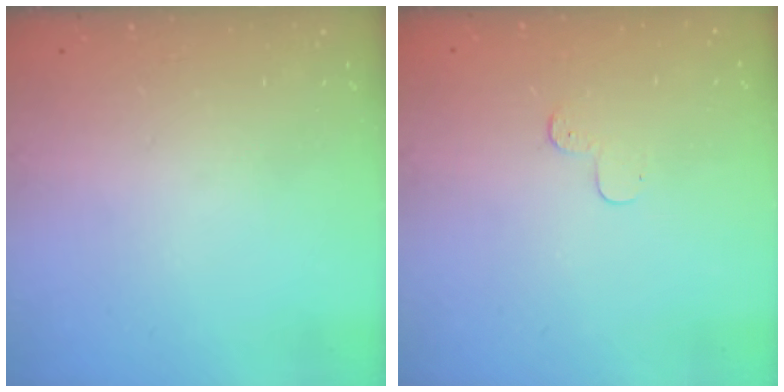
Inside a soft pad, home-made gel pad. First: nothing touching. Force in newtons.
{"total": 3.5, "press": 3.5, "slide": 0.4}